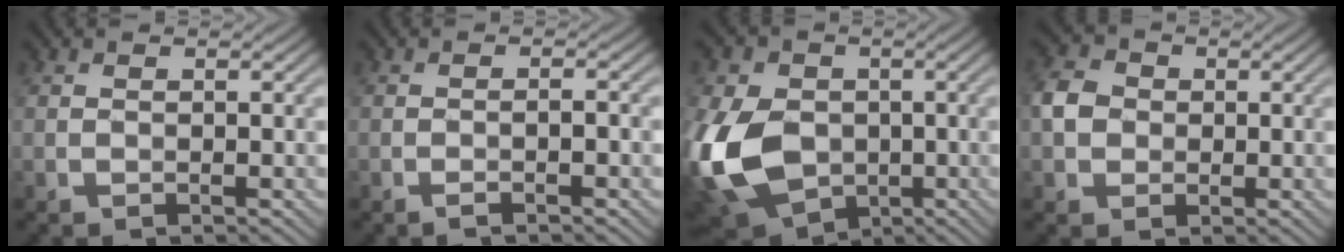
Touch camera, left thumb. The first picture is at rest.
{"total": 1.7, "force": [-1.0, 0.1, 1.4], "torque": [-0.022, 0.009, -0.021]}
{"total": 14.9, "force": [-2.7, 11.0, 9.7], "torque": [-0.259, -0.023, -0.058]}
{"total": 3.5, "force": [0.0, 3.2, 1.5], "torque": [-0.038, 0.005, -0.007]}